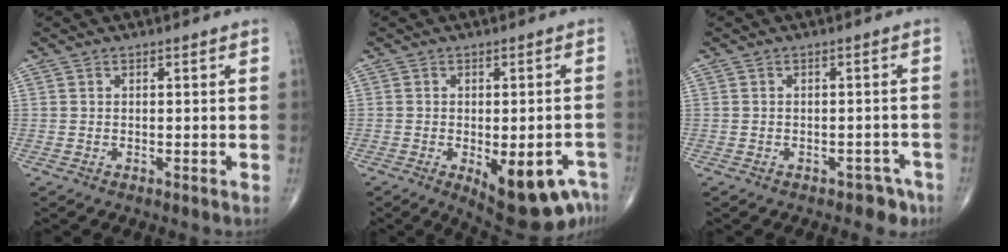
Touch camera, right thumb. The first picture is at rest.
{"total": 12.3, "force": [-5.3, 5.6, 9.6], "torque": [-0.097, 0.012, -0.061]}
{"total": 3.3, "force": [-2.4, 2.1, 1.0], "torque": [0.004, 0.023, -0.029]}